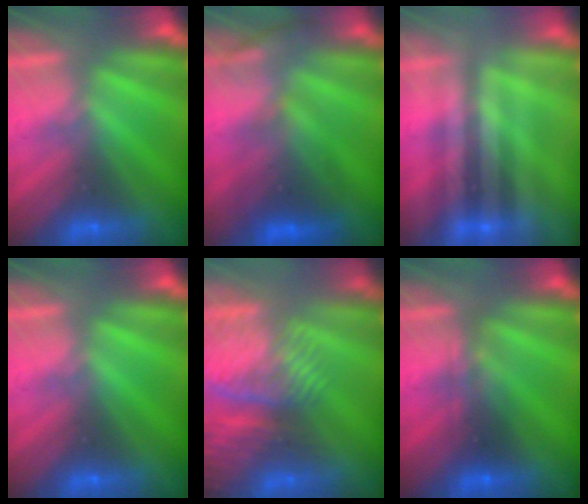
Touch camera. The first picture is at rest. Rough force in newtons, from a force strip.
{"total": 2.6}
{"total": 1.9}
{"total": 0.0}
{"total": 7.9}
{"total": 2.3}